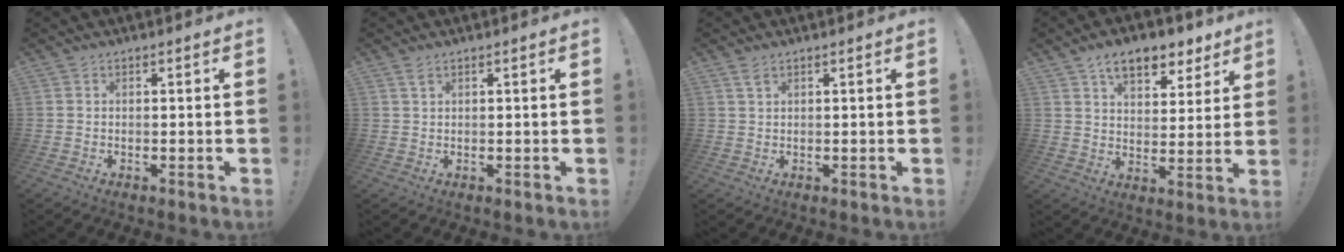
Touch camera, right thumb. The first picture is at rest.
{"total": 1.7, "force": [1.0, 0.6, 1.2], "torque": [-0.016, -0.003, 0.017]}
{"total": 2.2, "force": [1.4, 0.8, 1.4], "torque": [-0.022, -0.003, 0.025]}
{"total": 11.0, "force": [7.2, 5.8, 5.9], "torque": [-0.075, -0.040, 0.128]}